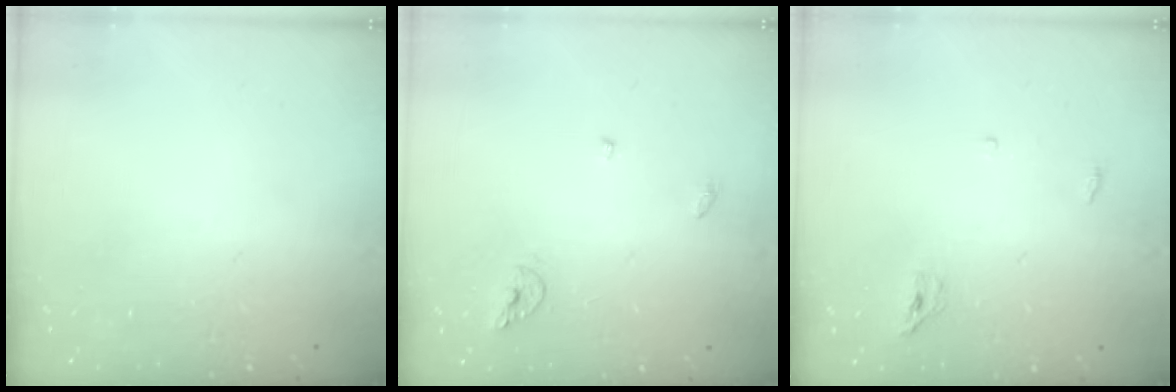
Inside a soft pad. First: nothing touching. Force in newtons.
{"total": 6.1, "press": 6.1, "slide": 0.6}
{"total": 3.4, "press": 3.4, "slide": 0.7}